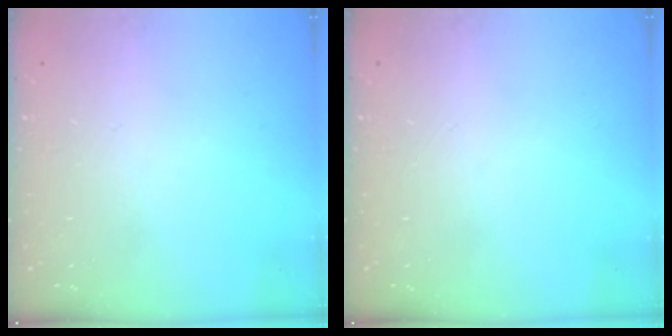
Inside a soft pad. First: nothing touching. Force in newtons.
{"total": 0.0}